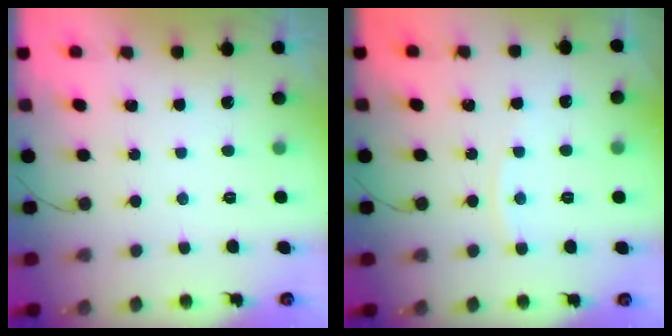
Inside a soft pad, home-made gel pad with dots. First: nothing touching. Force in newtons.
{"total": 2.8, "press": 2.7, "slide": 0.4}